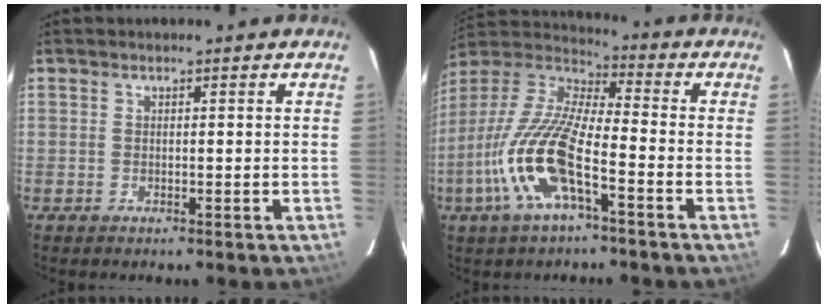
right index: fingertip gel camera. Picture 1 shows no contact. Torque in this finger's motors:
{"motor_torque": [1.88, -0.26, 1.05, 0.21]}